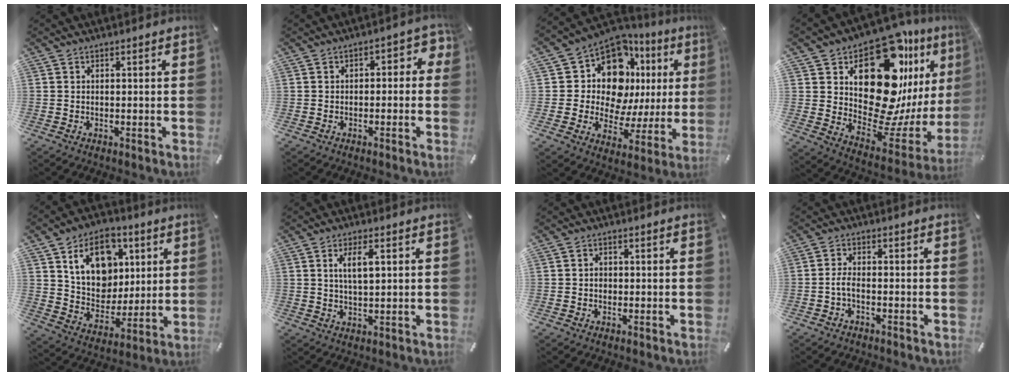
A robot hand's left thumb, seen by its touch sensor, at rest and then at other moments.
{"total": 3.5, "force": [-1.3, 2.3, 2.3], "torque": [-0.028, 0.012, -0.031]}
{"total": 15.3, "force": [6.4, 11.1, 8.5], "torque": [-0.140, -0.054, 0.117]}
{"total": 23.3, "force": [10.4, 12.2, 16.8], "torque": [-0.271, -0.116, 0.175]}
{"total": 15.6, "force": [6.3, 12.2, 7.4], "torque": [-0.119, -0.018, 0.123]}
{"total": 5.5, "force": [1.6, 1.9, 4.9], "torque": [-0.094, 0.002, 0.024]}
{"total": 1.4, "force": [-0.2, 1.2, 0.7], "torque": [-0.014, 0.004, -0.004]}
{"total": 2.9, "force": [-1.5, 1.0, 2.3], "torque": [-0.054, 0.002, -0.030]}